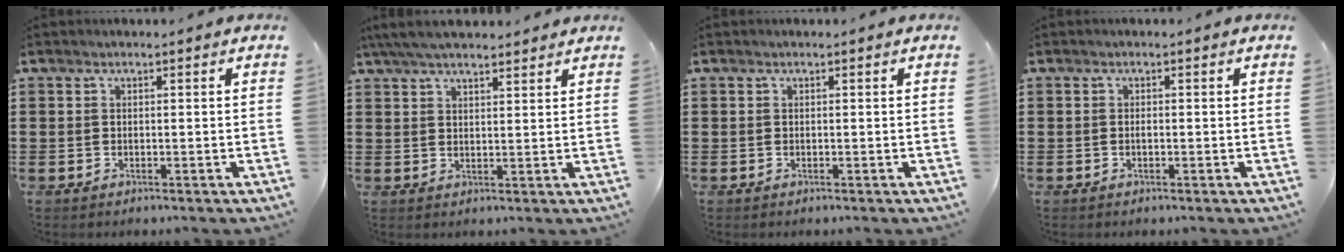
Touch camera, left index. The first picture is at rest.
{"total": 4.9, "force": [4.3, 0.8, 2.3], "torque": [-0.055, -0.006, 0.080]}
{"total": 0.0}
{"total": 0.6, "force": [-0.2, 0.1, 0.6], "torque": [-0.012, -0.003, -0.003]}